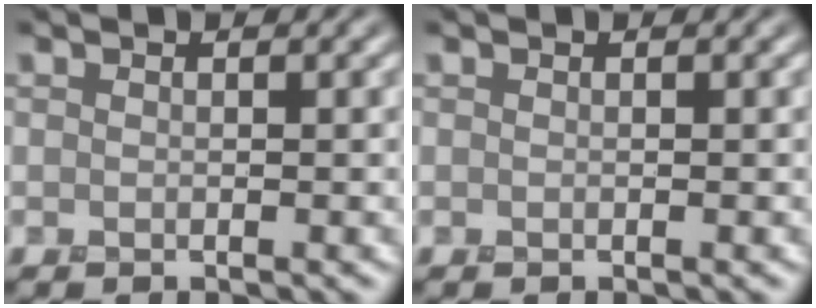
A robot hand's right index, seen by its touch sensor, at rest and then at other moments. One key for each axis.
{"total": 0.0}